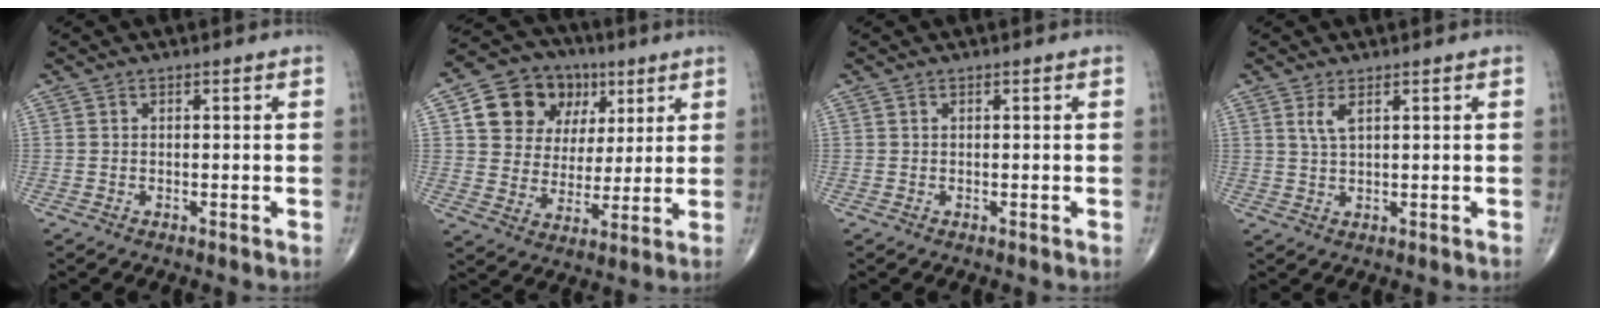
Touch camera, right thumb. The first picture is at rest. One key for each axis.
{"total": 15.4, "fx": 6.0, "fy": 12.4, "fz": 7.0, "tx": -0.076, "ty": 0.002, "tz": 0.106}
{"total": 0.0}
{"total": 2.6, "fx": 1.3, "fy": 0.7, "fz": 2.1, "tx": -0.050, "ty": -0.005, "tz": 0.032}